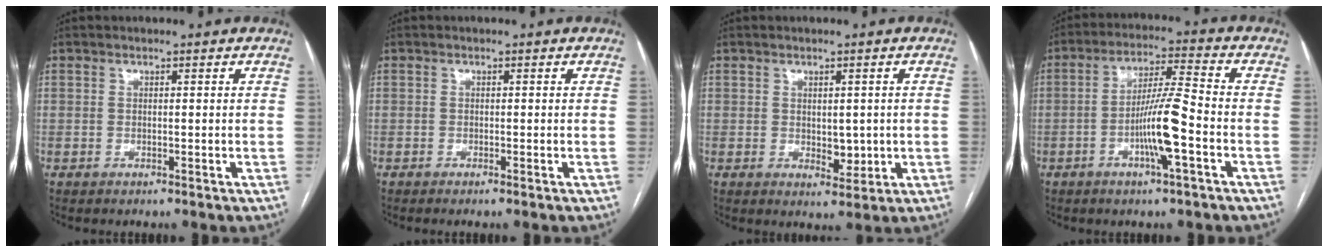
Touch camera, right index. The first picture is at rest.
{"total": 0.6, "force": [-0.4, -0.2, 0.4], "torque": [-0.009, -0.001, -0.007]}
{"total": 3.7, "force": [-0.1, 2.1, 3.1], "torque": [-0.040, -0.002, 0.008]}
{"total": 9.4, "force": [-3.0, 0.1, 8.9], "torque": [-0.169, 0.002, -0.056]}